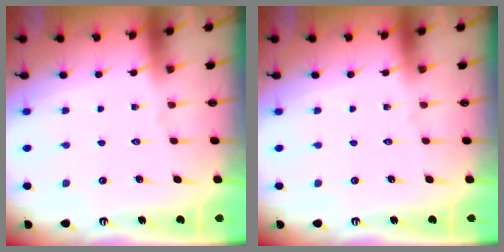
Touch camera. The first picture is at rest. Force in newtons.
{"total": 0.0}